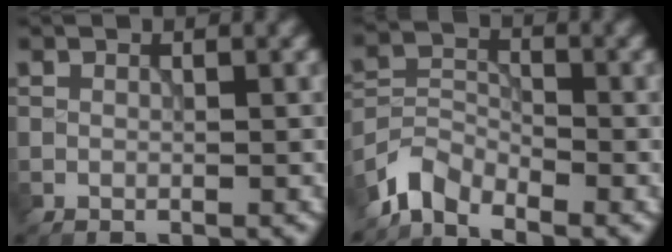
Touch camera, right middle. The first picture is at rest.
{"total": 3.9, "force": [-3.4, 1.4, 1.1], "torque": [-0.019, -0.001, -0.082]}